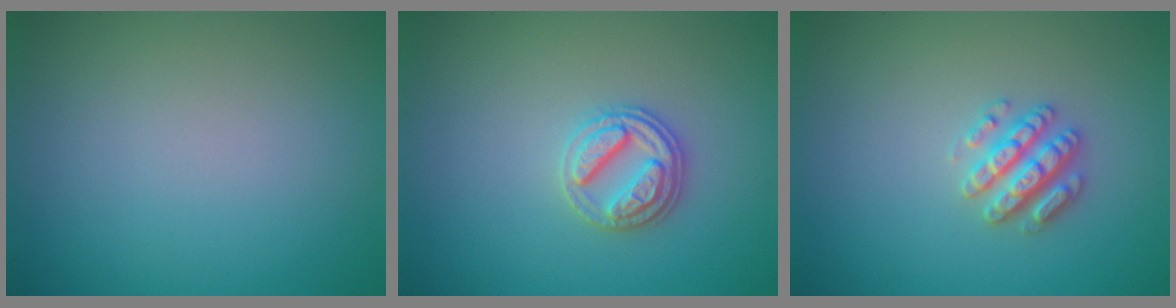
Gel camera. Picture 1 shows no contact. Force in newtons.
{"total": 2.8, "press": 2.8, "slide": 0.5}
{"total": 2.8, "press": 2.8, "slide": 0.3}